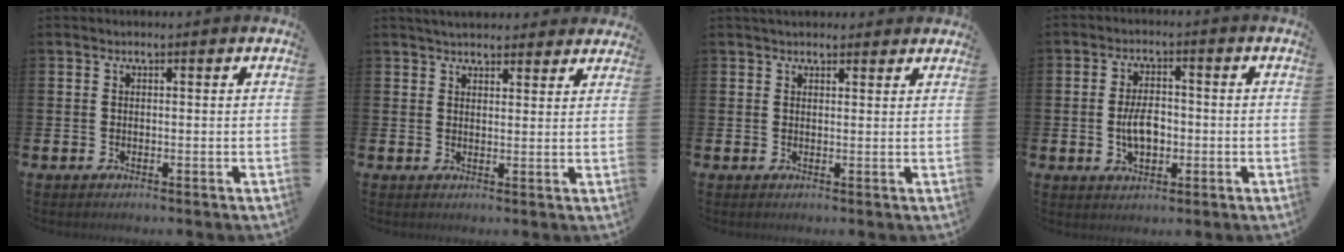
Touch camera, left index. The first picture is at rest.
{"total": 3.7, "force": [3.5, 0.9, 0.4], "torque": [-0.015, -0.009, 0.066]}
{"total": 2.1, "force": [2.0, 0.7, 0.2], "torque": [0.001, -0.004, 0.036]}
{"total": 4.9, "force": [-0.6, 2.7, 4.0], "torque": [-0.054, 0.000, -0.016]}